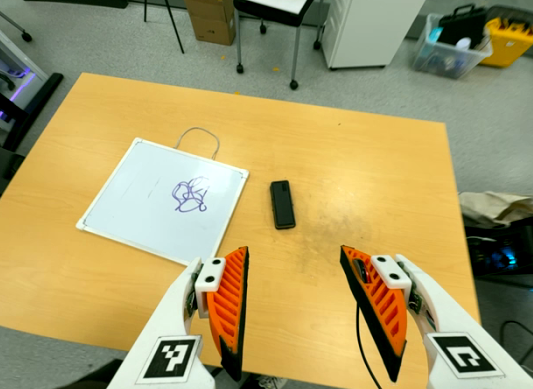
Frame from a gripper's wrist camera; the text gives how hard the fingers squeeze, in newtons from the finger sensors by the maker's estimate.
{"total": 0.0}